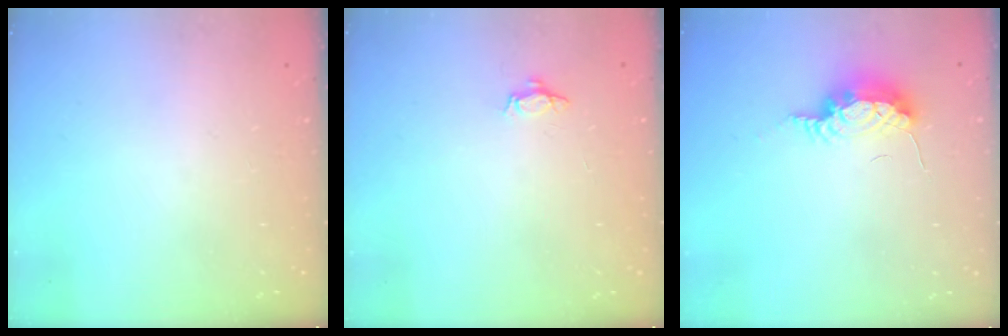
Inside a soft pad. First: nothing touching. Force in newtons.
{"total": 3.6, "press": 3.6, "slide": 0.4}
{"total": 7.7, "press": 7.4, "slide": 1.9}